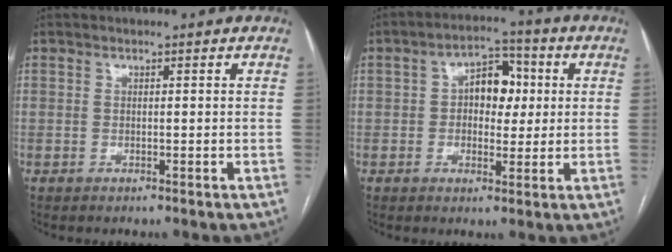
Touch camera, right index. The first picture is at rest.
{"total": 7.0, "force": [0.9, 4.3, 5.4], "torque": [-0.081, 0.025, 0.013]}